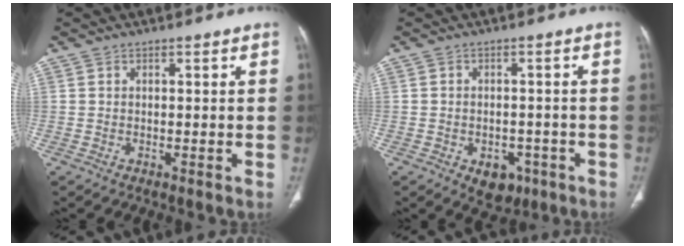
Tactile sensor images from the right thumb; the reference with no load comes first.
{"total": 5.9, "force": [-2.8, 4.1, 3.1], "torque": [-0.019, 0.014, -0.028]}